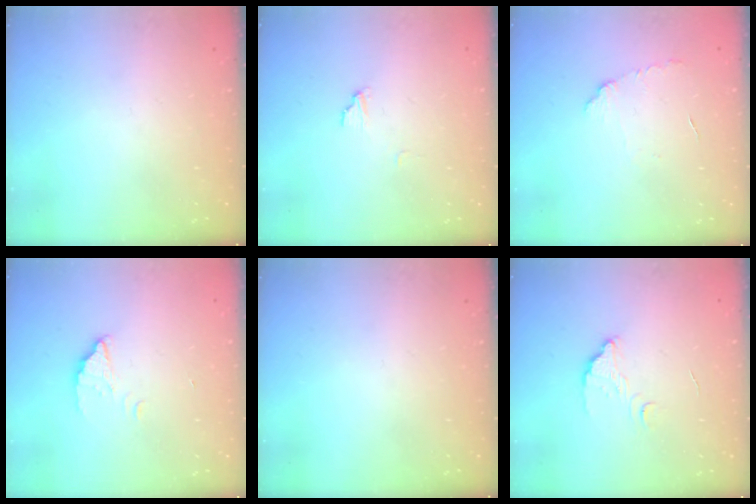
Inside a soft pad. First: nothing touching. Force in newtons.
{"total": 3.2, "press": 3.1, "slide": 0.3}
{"total": 5.0, "press": 5.0, "slide": 0.3}
{"total": 1.7, "press": 1.7, "slide": 0.1}
{"total": 0.0}
{"total": 3.3, "press": 3.3, "slide": 0.2}